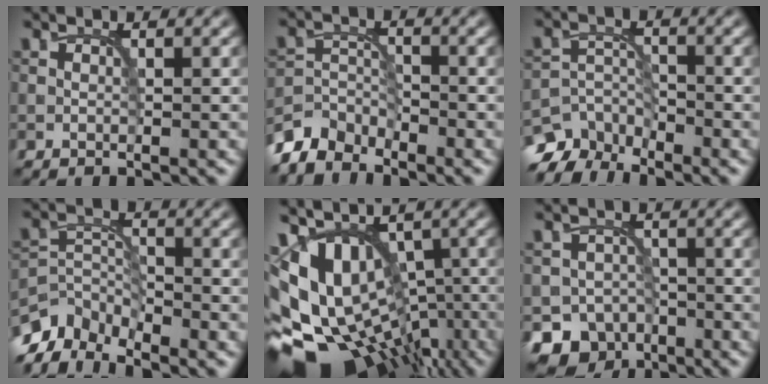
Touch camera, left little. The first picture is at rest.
{"total": 3.8, "force": [-3.5, 1.3, 0.5], "torque": [-0.006, 0.000, -0.082]}
{"total": 5.6, "force": [-4.8, 2.5, 1.2], "torque": [-0.010, -0.007, -0.089]}
{"total": 5.4, "force": [-4.7, 1.9, 1.9], "torque": [-0.039, -0.008, -0.102]}
{"total": 15.4, "force": [-3.7, 10.3, 10.9], "torque": [-0.158, 0.016, -0.022]}
{"total": 6.2, "force": [-4.3, 4.4, 1.0], "torque": [0.011, -0.005, -0.063]}